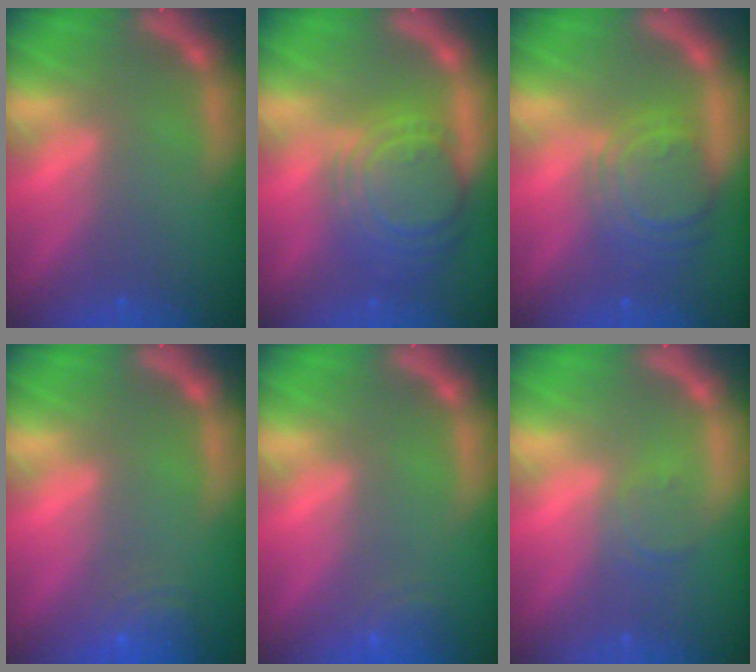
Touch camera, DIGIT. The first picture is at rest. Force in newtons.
{"total": 9.5}
{"total": 6.5}
{"total": 4.5}
{"total": 2.5}
{"total": 1.9}